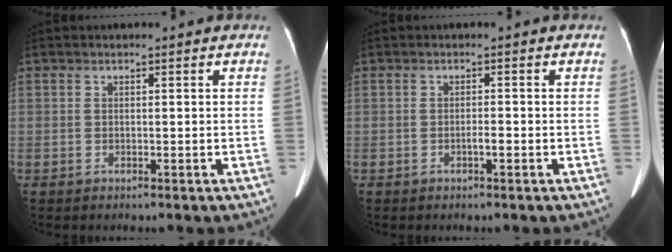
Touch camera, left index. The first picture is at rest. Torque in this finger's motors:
{"motor_torque": [0.49, 0.17, 0.15, 0.00]}